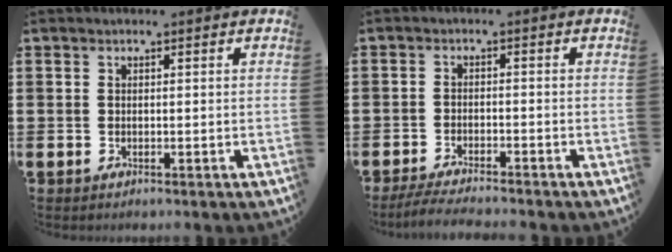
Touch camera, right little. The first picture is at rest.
{"total": 2.8, "force": [-2.6, -0.1, 1.1], "torque": [-0.017, 0.002, -0.050]}